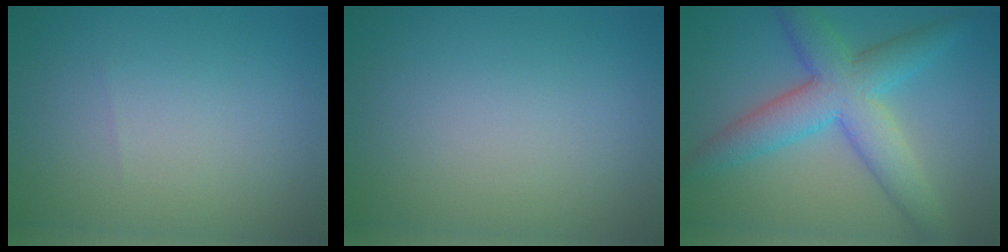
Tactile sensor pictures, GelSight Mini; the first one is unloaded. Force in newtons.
{"total": 0.0}
{"total": 7.2, "press": 7.2, "slide": 0.0}